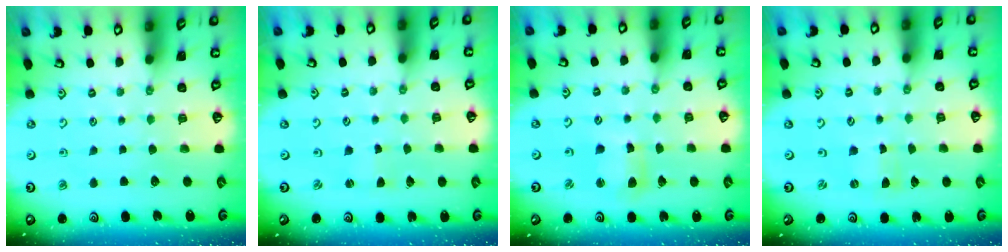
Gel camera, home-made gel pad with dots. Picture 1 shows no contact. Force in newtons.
{"total": 0.9, "press": 0.9, "slide": 0.1}
{"total": 5.0, "press": 5.0, "slide": 0.6}
{"total": 0.0}